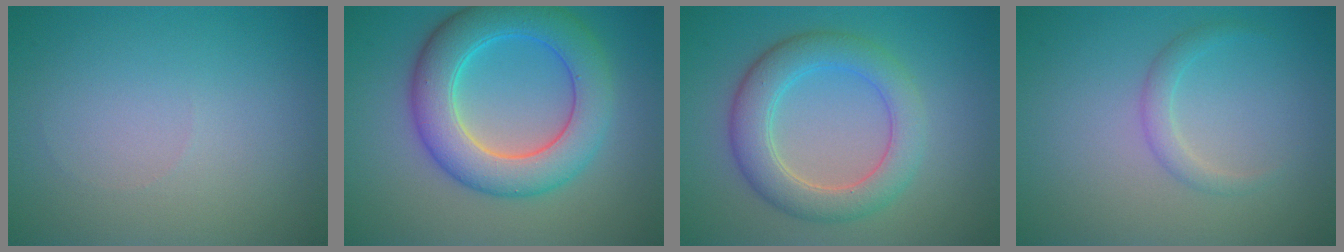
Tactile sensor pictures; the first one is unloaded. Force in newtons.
{"total": 7.8, "press": 7.8, "slide": 0.3}
{"total": 5.2, "press": 5.2, "slide": 0.2}
{"total": 1.5, "press": 1.5, "slide": 0.0}